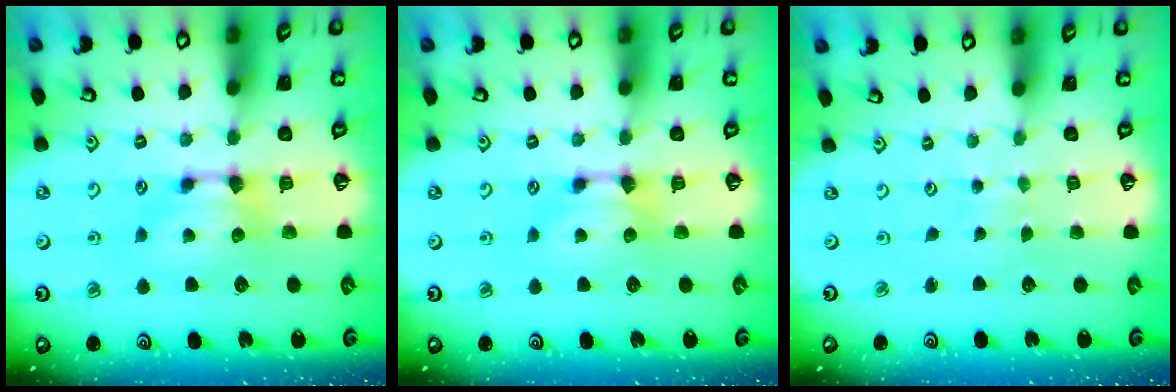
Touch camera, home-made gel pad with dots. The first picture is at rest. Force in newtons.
{"total": 0.0}
{"total": 4.8, "press": 4.8, "slide": 0.1}